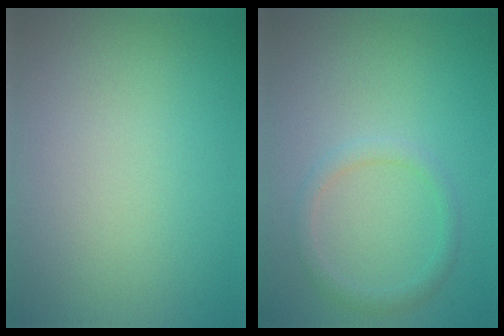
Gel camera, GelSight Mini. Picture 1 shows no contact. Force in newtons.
{"total": 1.6, "press": 1.6, "slide": 0.1}